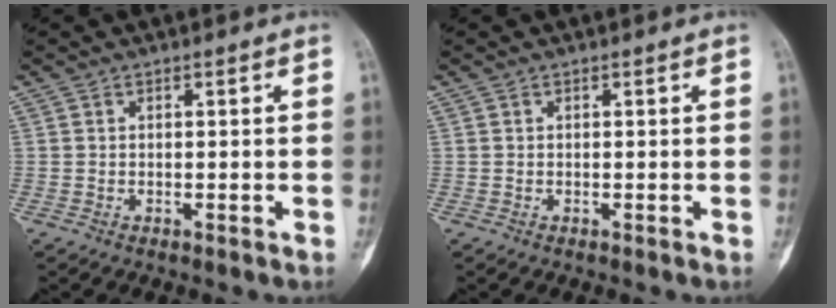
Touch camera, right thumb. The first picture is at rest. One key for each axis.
{"total": 0.0}